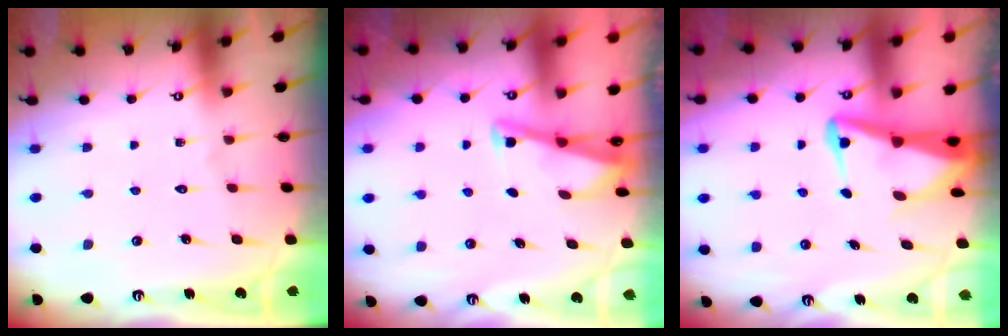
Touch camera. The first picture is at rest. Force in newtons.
{"total": 2.8, "press": 2.8, "slide": 0.4}
{"total": 5.6, "press": 5.6, "slide": 0.6}